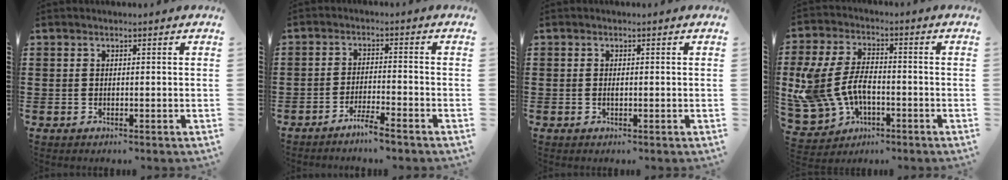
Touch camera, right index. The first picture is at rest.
{"total": 3.7, "force": [-3.4, -0.4, 1.4], "torque": [-0.031, -0.002, -0.067]}
{"total": 0.7, "force": [-0.1, 0.3, 0.7], "torque": [-0.016, -0.002, -0.001]}
{"total": 9.5, "force": [-1.8, 6.3, 6.9], "torque": [-0.190, 0.002, -0.040]}